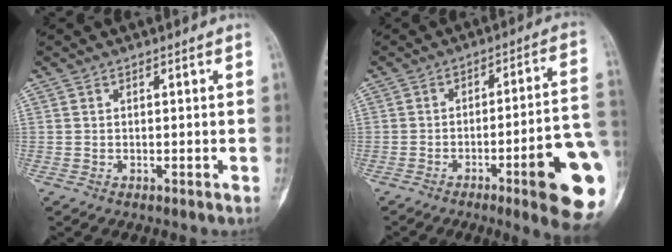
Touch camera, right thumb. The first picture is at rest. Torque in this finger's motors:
{"motor_torque": [2.84, 2.18, 1.51, -1.26, 0.19]}